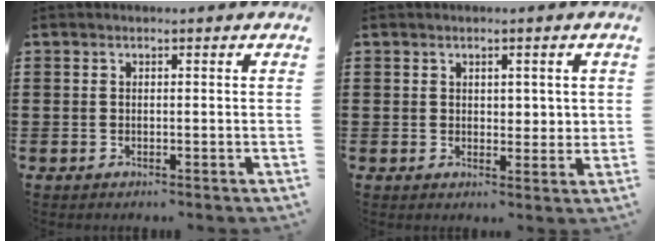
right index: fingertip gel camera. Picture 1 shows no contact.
{"total": 2.1, "force": [1.1, 1.5, 1.0], "torque": [-0.009, 0.003, 0.015]}